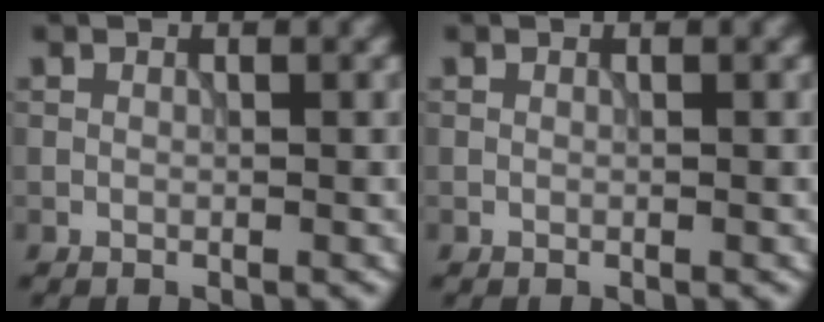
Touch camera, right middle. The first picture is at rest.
{"total": 0.0}